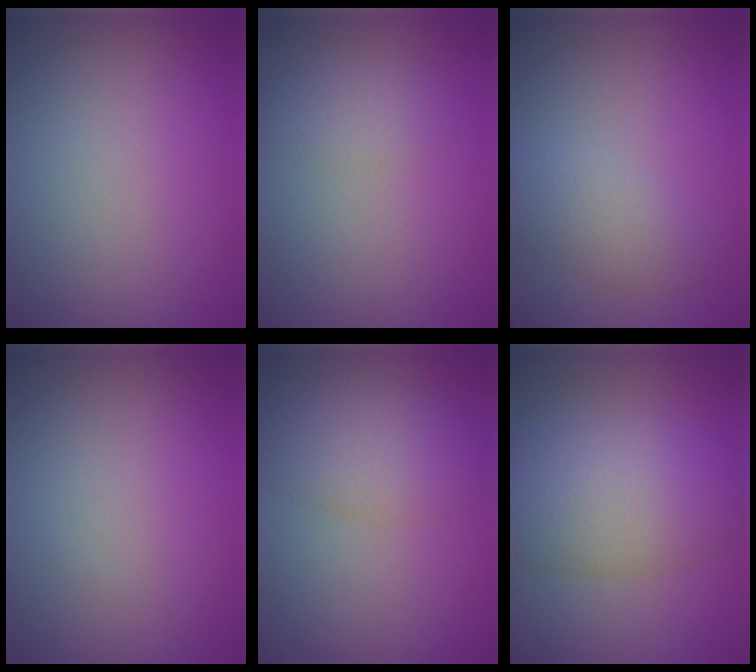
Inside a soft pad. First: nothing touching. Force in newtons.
{"total": 1.8, "press": 1.8, "slide": 0.1}
{"total": 2.9, "press": 2.9, "slide": 0.1}
{"total": 0.0}
{"total": 5.4, "press": 5.4, "slide": 0.2}
{"total": 8.0, "press": 8.0, "slide": 0.2}